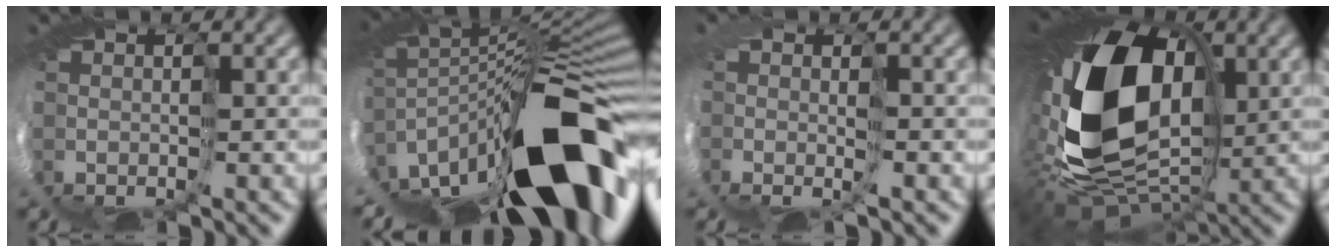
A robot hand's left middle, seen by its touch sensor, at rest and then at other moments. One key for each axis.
{"total": 14.1, "fx": -6.9, "fy": 4.4, "fz": 11.5, "tx": -0.200, "ty": 0.020, "tz": -0.128}
{"total": 1.4, "fx": -0.5, "fy": 0.4, "fz": 1.2, "tx": -0.034, "ty": -0.010, "tz": -0.006}
{"total": 15.2, "fx": 1.0, "fy": 10.7, "fz": 10.9, "tx": -0.254, "ty": -0.039, "tz": 0.024}